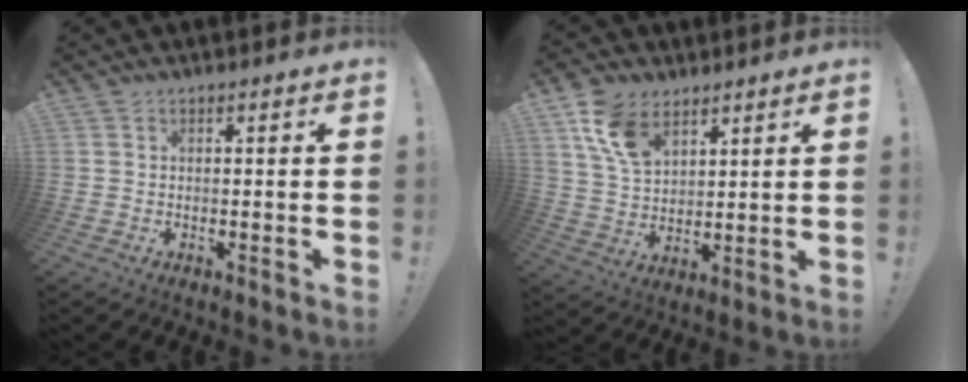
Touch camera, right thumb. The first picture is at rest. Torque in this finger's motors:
{"motor_torque": [-0.03, 0.04, 0.00, 0.49, 0.13]}